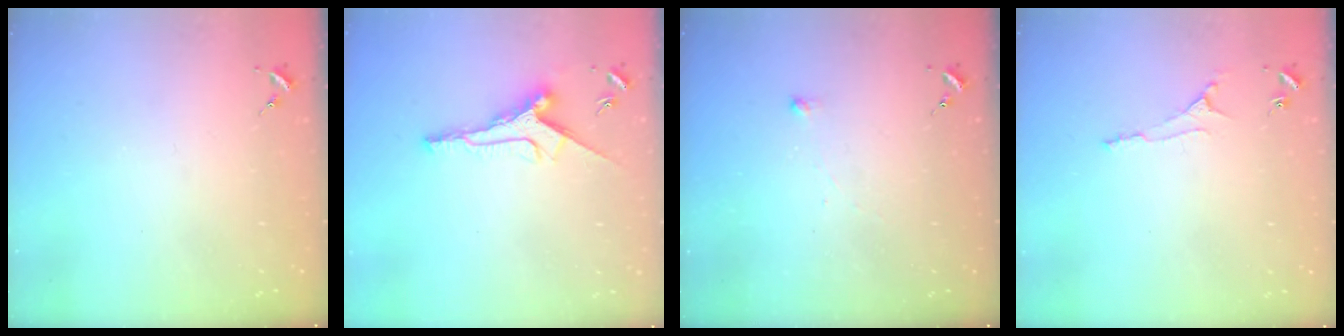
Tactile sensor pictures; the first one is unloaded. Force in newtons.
{"total": 10.0, "press": 10.0, "slide": 0.3}
{"total": 2.5, "press": 2.5, "slide": 0.5}
{"total": 4.7, "press": 4.7, "slide": 0.6}